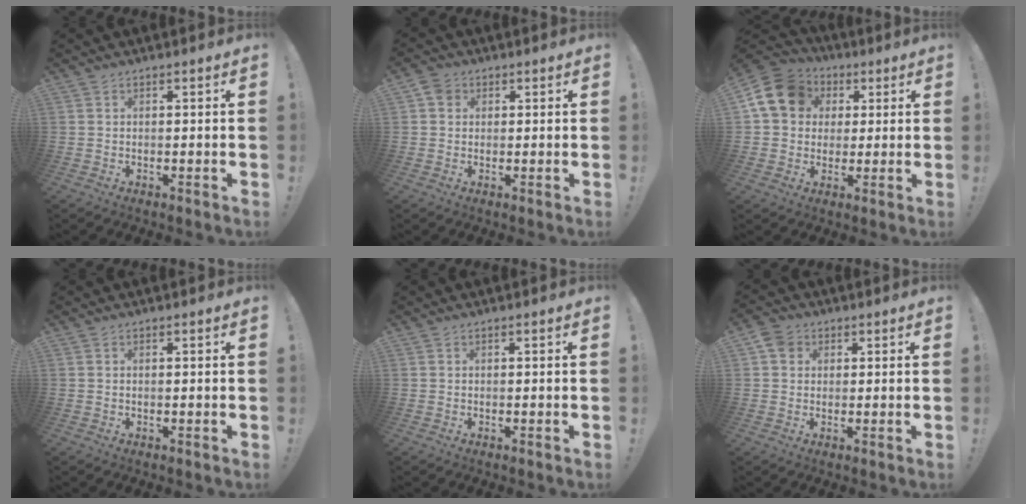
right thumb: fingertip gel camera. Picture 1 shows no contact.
{"total": 3.6, "force": [1.2, 3.1, 1.4], "torque": [-0.016, 0.000, 0.023]}
{"total": 14.0, "force": [3.8, 11.7, 6.9], "torque": [-0.100, -0.005, 0.076]}
{"total": 0.0}
{"total": 0.0}
{"total": 4.9, "force": [1.8, 4.1, 2.0], "torque": [-0.024, -0.001, 0.034]}